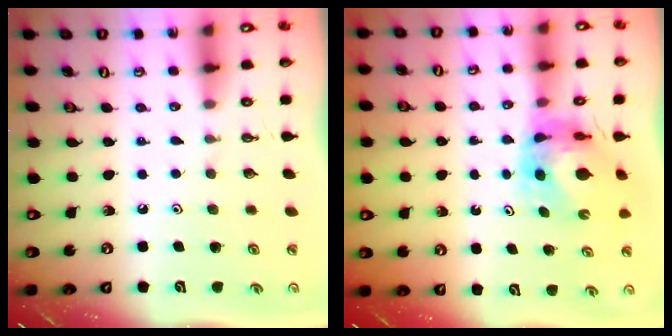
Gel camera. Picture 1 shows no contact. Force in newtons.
{"total": 7.9, "press": 7.9, "slide": 0.7}